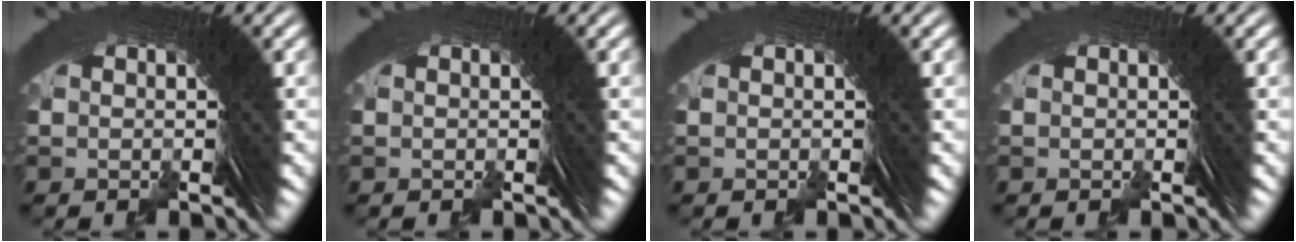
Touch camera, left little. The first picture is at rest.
{"total": 0.0}
{"total": 0.0}
{"total": 0.0}